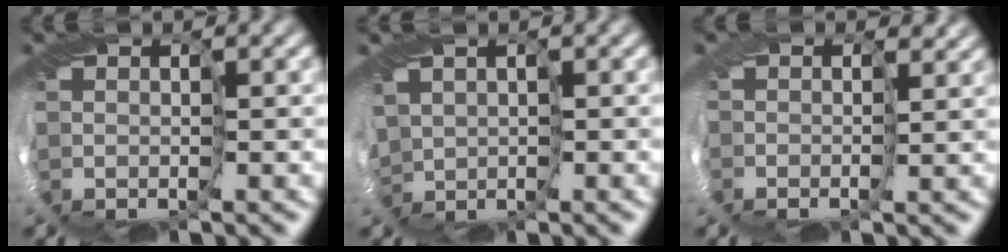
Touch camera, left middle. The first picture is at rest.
{"total": 3.0, "force": [-0.3, 2.2, 2.1], "torque": [-0.048, -0.001, -0.007]}
{"total": 2.0, "force": [1.7, 1.0, 0.3], "torque": [-0.009, 0.002, 0.023]}